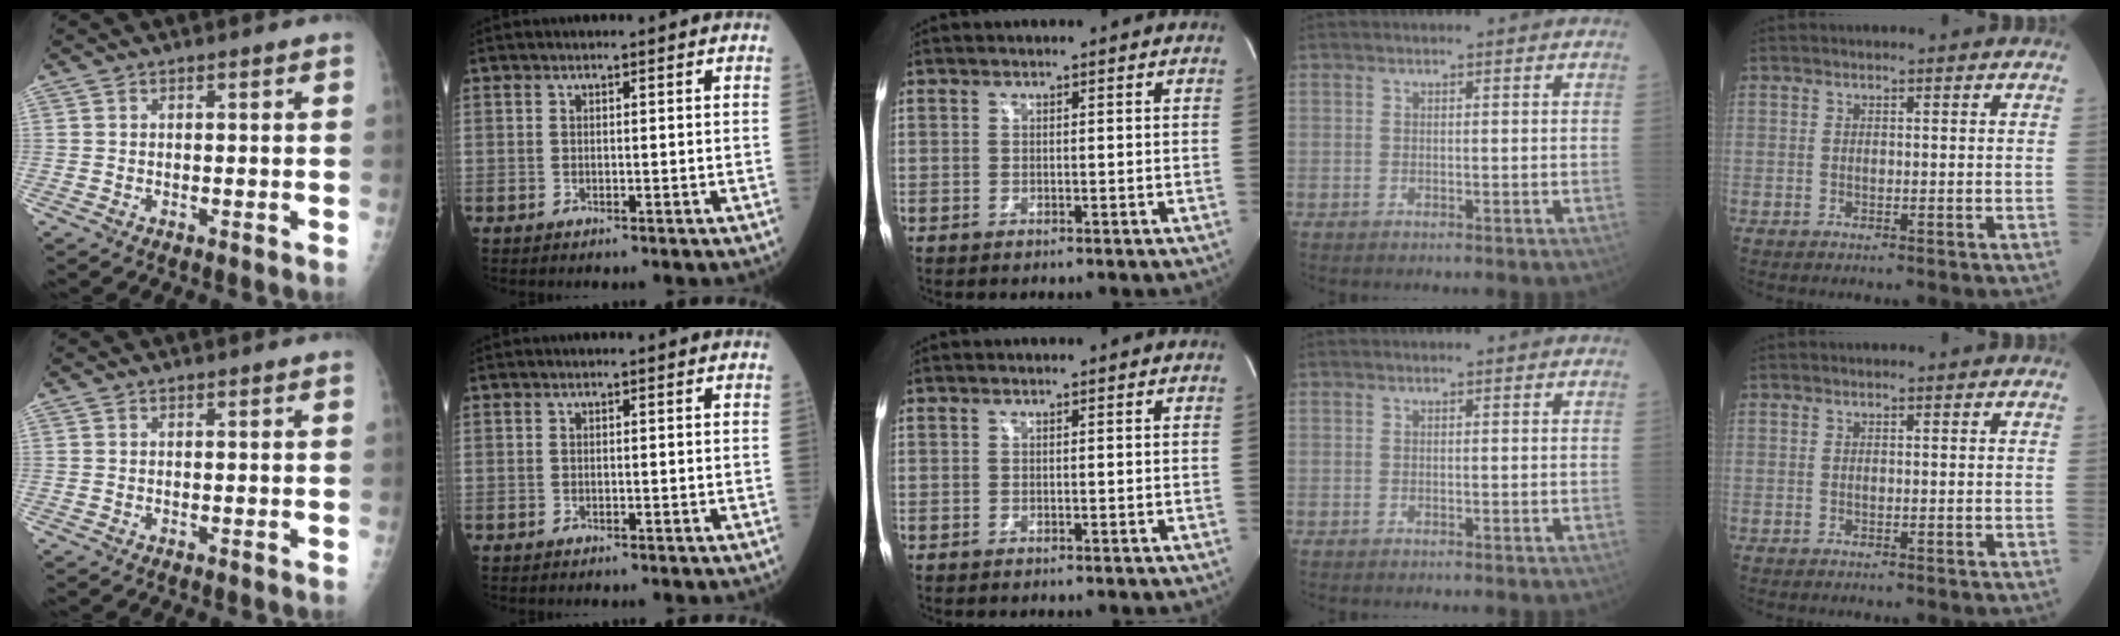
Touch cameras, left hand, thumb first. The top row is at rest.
{}